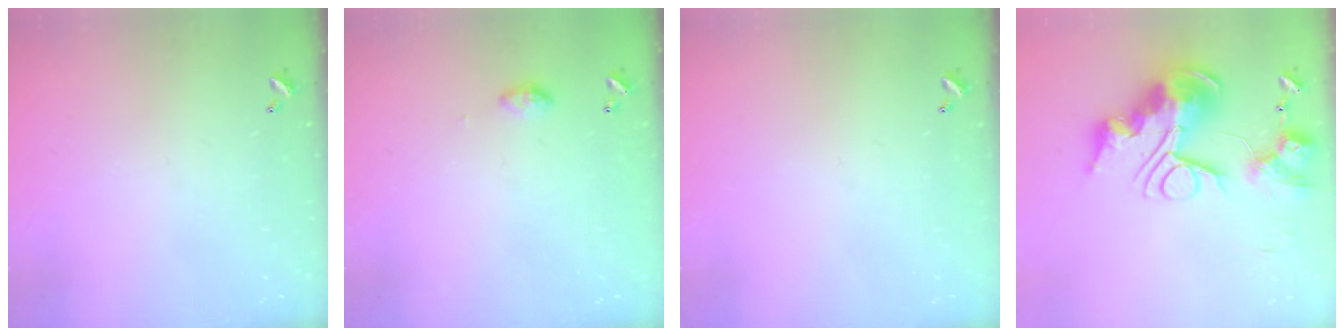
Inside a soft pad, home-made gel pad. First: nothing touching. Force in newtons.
{"total": 4.7, "press": 4.7, "slide": 0.6}
{"total": 0.0}
{"total": 0.9, "press": 0.9, "slide": 0.0}